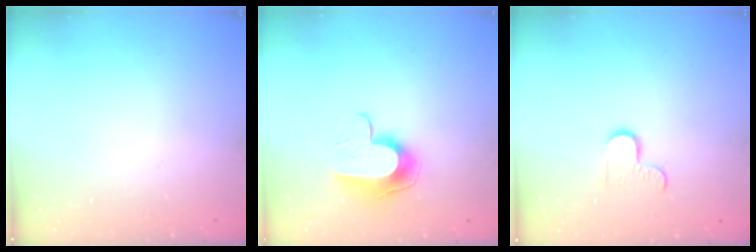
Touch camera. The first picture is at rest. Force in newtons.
{"total": 9.9, "press": 9.9, "slide": 0.3}
{"total": 4.5, "press": 4.5, "slide": 0.4}